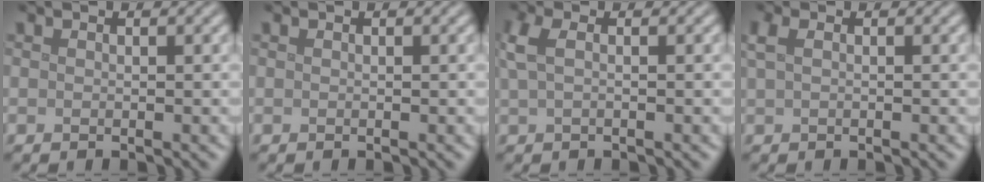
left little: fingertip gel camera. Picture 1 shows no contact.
{"total": 0.0}
{"total": 2.3, "force": [0.7, 0.9, 2.0], "torque": [-0.044, 0.009, 0.009]}
{"total": 1.4, "force": [0.6, 0.5, 1.2], "torque": [-0.024, 0.008, 0.010]}